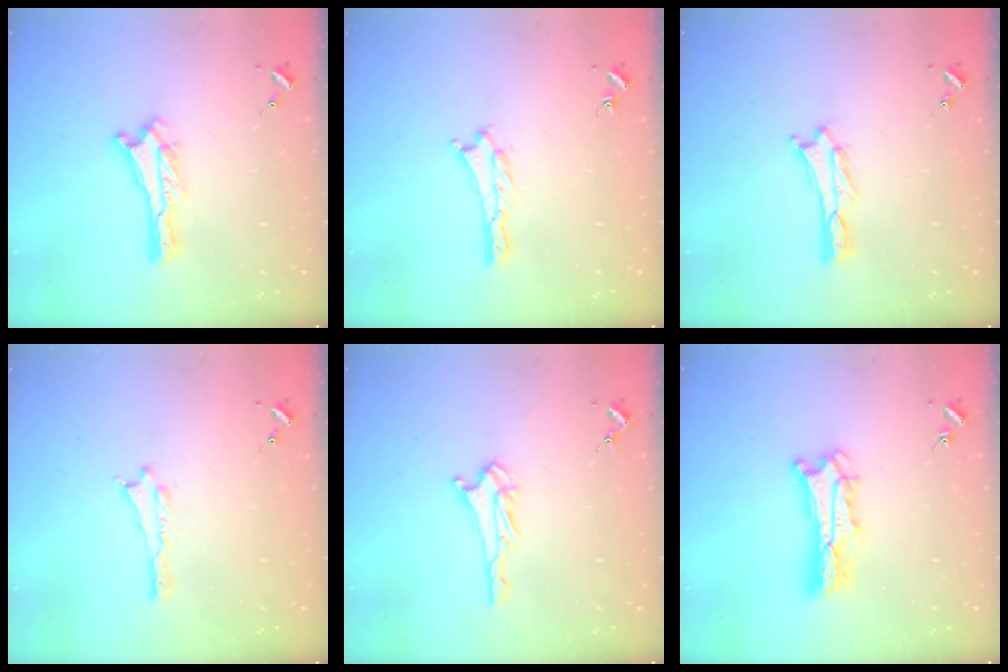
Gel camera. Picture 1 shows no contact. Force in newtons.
{"total": 0.0}
{"total": 0.6, "press": 0.6, "slide": 0.2}
{"total": 0.0}
{"total": 2.6, "press": 2.6, "slide": 0.3}
{"total": 6.9, "press": 6.8, "slide": 0.5}